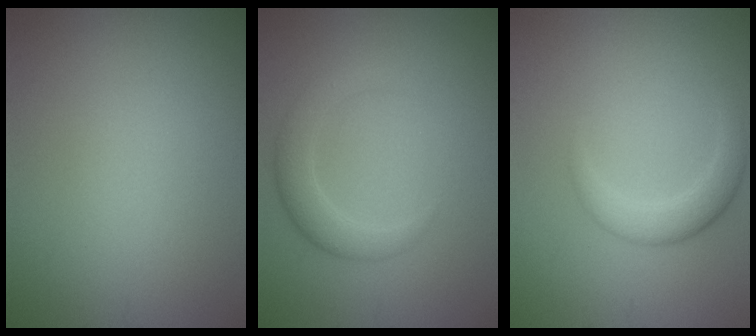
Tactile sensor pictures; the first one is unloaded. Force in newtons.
{"total": 2.8, "press": 2.8, "slide": 0.1}
{"total": 2.4, "press": 2.4, "slide": 0.1}